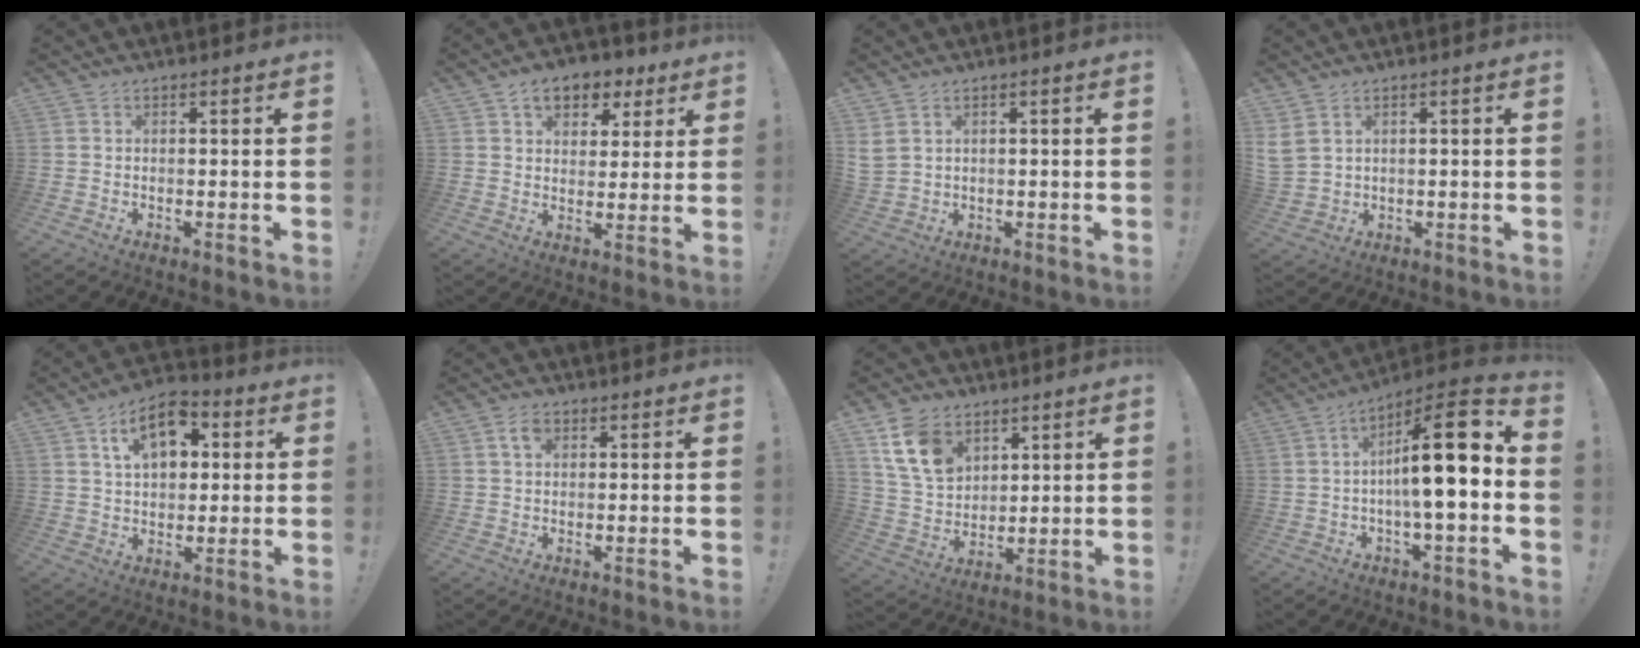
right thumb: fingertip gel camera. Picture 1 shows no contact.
{"total": 9.4, "force": [4.9, 6.5, 4.6], "torque": [-0.063, -0.018, 0.090]}
{"total": 3.7, "force": [2.1, 2.5, 1.6], "torque": [-0.026, -0.004, 0.042]}
{"total": 4.8, "force": [2.5, 3.4, 2.3], "torque": [-0.045, -0.008, 0.051]}
{"total": 12.8, "force": [4.7, 8.2, 8.7], "torque": [-0.137, -0.001, 0.087]}
{"total": 3.4, "force": [1.4, 2.1, 2.3], "torque": [-0.040, 0.003, 0.023]}
{"total": 13.9, "force": [7.2, 9.7, 6.8], "torque": [-0.131, -0.017, 0.149]}
{"total": 16.8, "force": [0.0, 3.3, 16.5], "torque": [-0.253, -0.001, -0.010]}